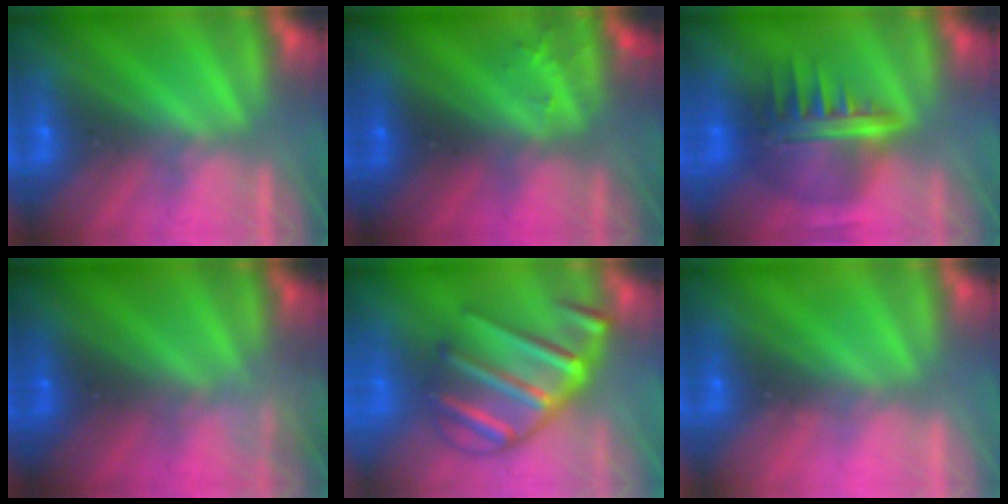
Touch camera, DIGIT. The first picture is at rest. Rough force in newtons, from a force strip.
{"total": 2.9}
{"total": 8.6}
{"total": 2.3}
{"total": 8.0}
{"total": 2.3}